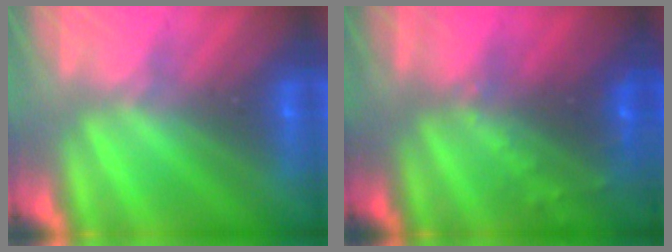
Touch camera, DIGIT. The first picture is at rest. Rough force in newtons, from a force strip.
{"total": 8.0}